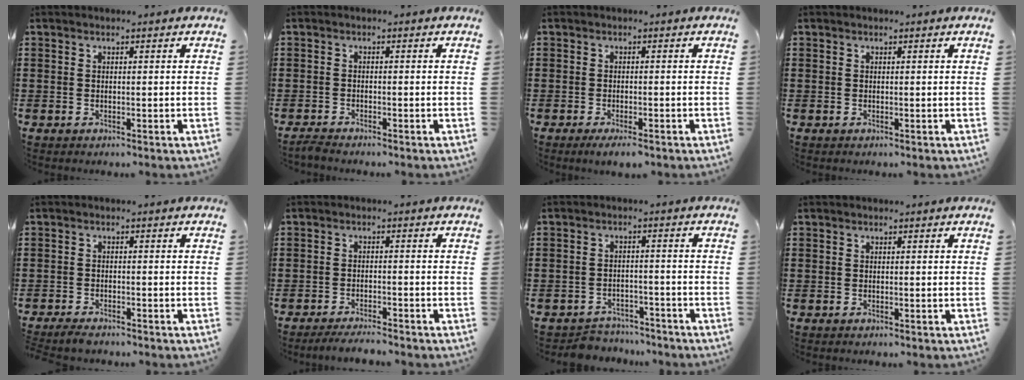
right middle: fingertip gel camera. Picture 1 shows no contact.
{"total": 1.3, "force": [-1.2, 0.1, 0.3], "torque": [-0.007, 0.000, -0.024]}
{"total": 1.8, "force": [-1.2, 0.3, 1.2], "torque": [-0.021, -0.001, -0.022]}
{"total": 0.0}
{"total": 1.6, "force": [-1.5, 0.2, 0.4], "torque": [-0.017, -0.001, -0.033]}
{"total": 2.7, "force": [-2.6, 0.0, 0.7], "torque": [-0.013, 0.002, -0.052]}
{"total": 3.3, "force": [-3.2, 0.7, -0.2], "torque": [-0.006, 0.001, -0.071]}
{"total": 0.0}